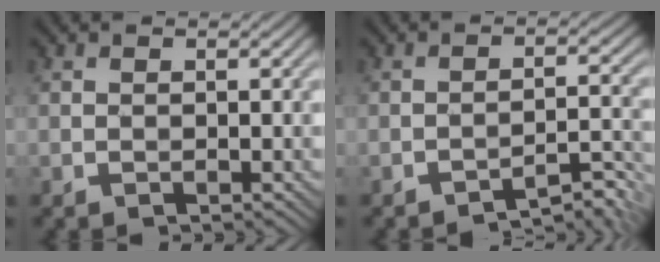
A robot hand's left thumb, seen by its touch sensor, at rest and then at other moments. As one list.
[{"total": 4.1, "force": [-3.6, 0.3, 2.1], "torque": [-0.028, 0.016, -0.054]}]